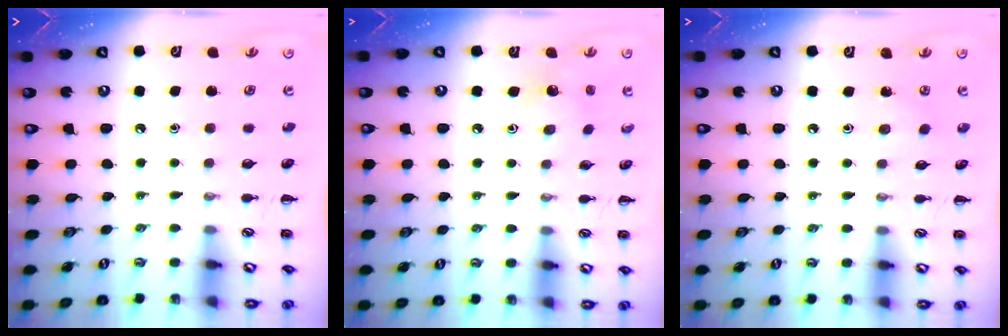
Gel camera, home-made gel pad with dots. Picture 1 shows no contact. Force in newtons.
{"total": 1.8, "press": 1.7, "slide": 0.5}
{"total": 1.9, "press": 1.8, "slide": 0.6}